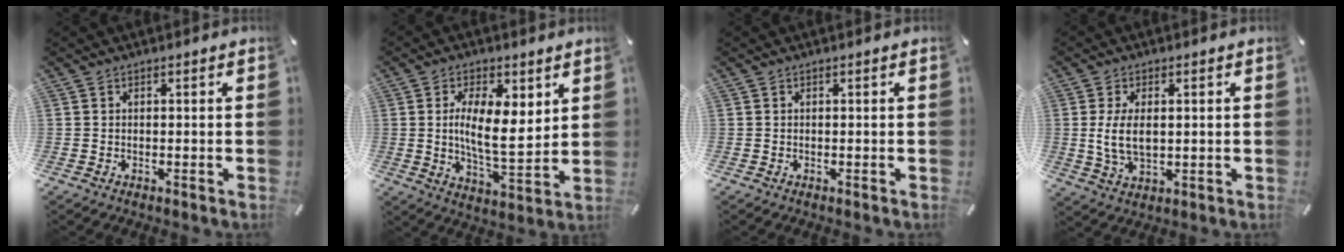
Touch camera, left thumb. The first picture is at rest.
{"total": 11.6, "force": [2.2, 5.2, 10.1], "torque": [-0.171, -0.009, 0.034]}
{"total": 0.0}
{"total": 7.4, "force": [0.7, 4.1, 6.1], "torque": [-0.130, 0.001, 0.008]}